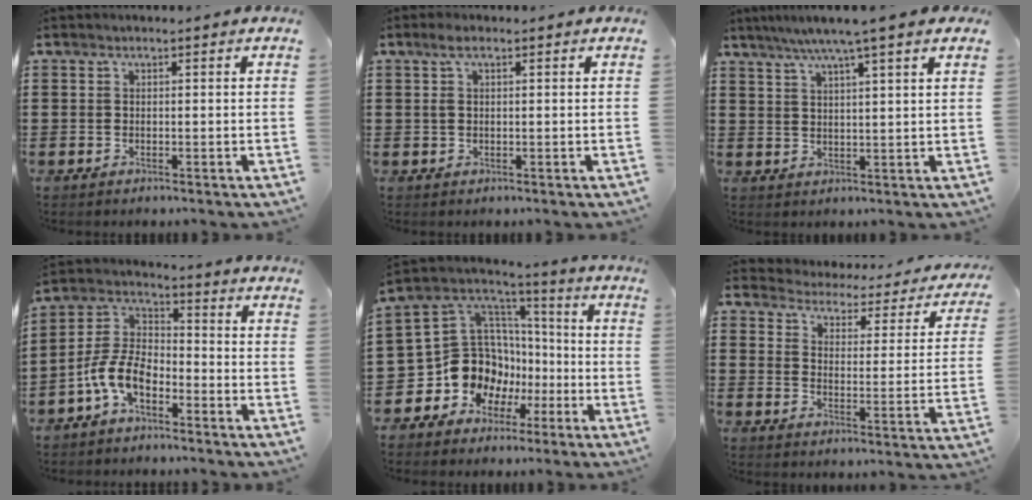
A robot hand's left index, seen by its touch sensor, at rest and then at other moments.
{"total": 2.4, "force": [0.6, 0.9, 2.1], "torque": [-0.051, 0.003, 0.008]}
{"total": 5.2, "force": [3.9, -0.5, 3.4], "torque": [-0.077, -0.008, 0.065]}
{"total": 8.6, "force": [-5.2, 4.1, 5.4], "torque": [-0.142, -0.003, -0.109]}
{"total": 13.2, "force": [-4.1, 11.6, 4.7], "torque": [-0.137, -0.013, -0.068]}
{"total": 2.5, "force": [2.4, 0.5, 0.1], "torque": [-0.025, -0.027, 0.031]}